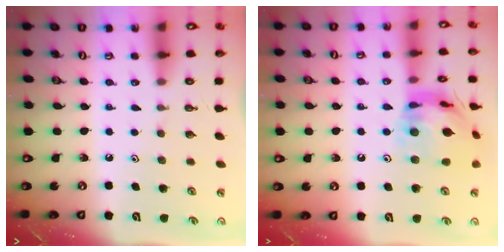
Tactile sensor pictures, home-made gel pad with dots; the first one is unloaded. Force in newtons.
{"total": 16.8, "press": 16.7, "slide": 1.8}